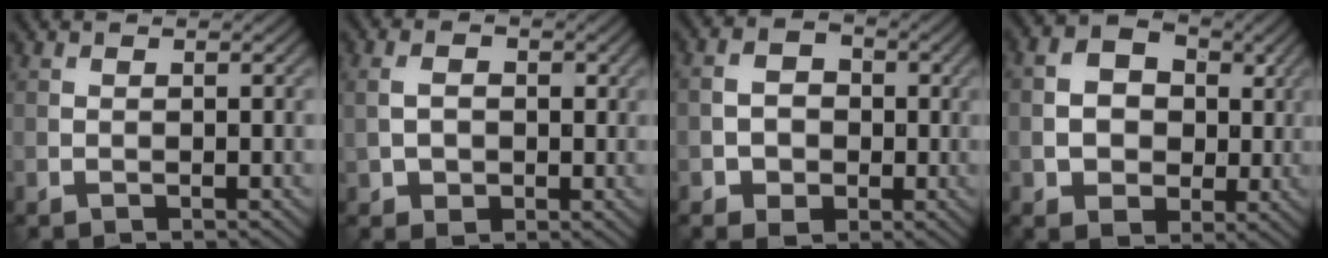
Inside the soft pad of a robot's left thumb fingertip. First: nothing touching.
{"total": 4.0, "force": [0.2, 2.9, 2.7], "torque": [-0.050, 0.001, 0.005]}
{"total": 4.7, "force": [-1.2, 3.7, 2.6], "torque": [-0.045, -0.005, -0.023]}
{"total": 6.7, "force": [-0.2, 5.4, 3.9], "torque": [-0.088, -0.004, -0.007]}